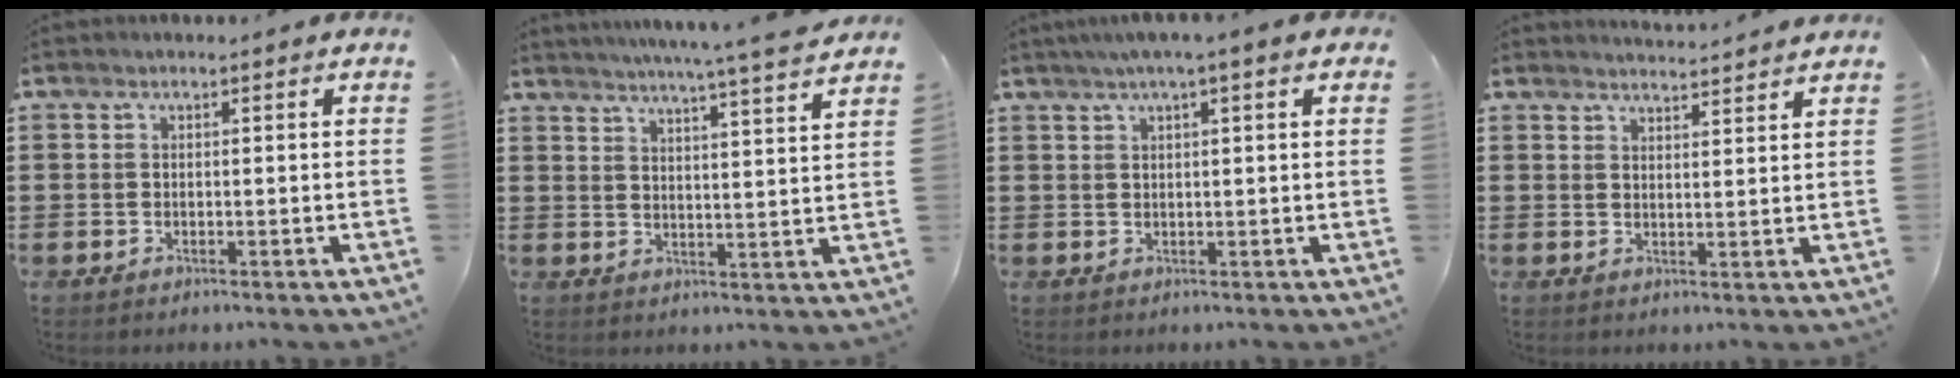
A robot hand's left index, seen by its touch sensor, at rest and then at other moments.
{"total": 5.1, "force": [4.7, -1.1, 1.9], "torque": [-0.054, -0.030, 0.076]}
{"total": 3.1, "force": [1.7, 0.0, 2.6], "torque": [-0.053, 0.004, 0.030]}
{"total": 2.8, "force": [2.8, -0.3, 0.0], "torque": [-0.007, -0.013, 0.052]}